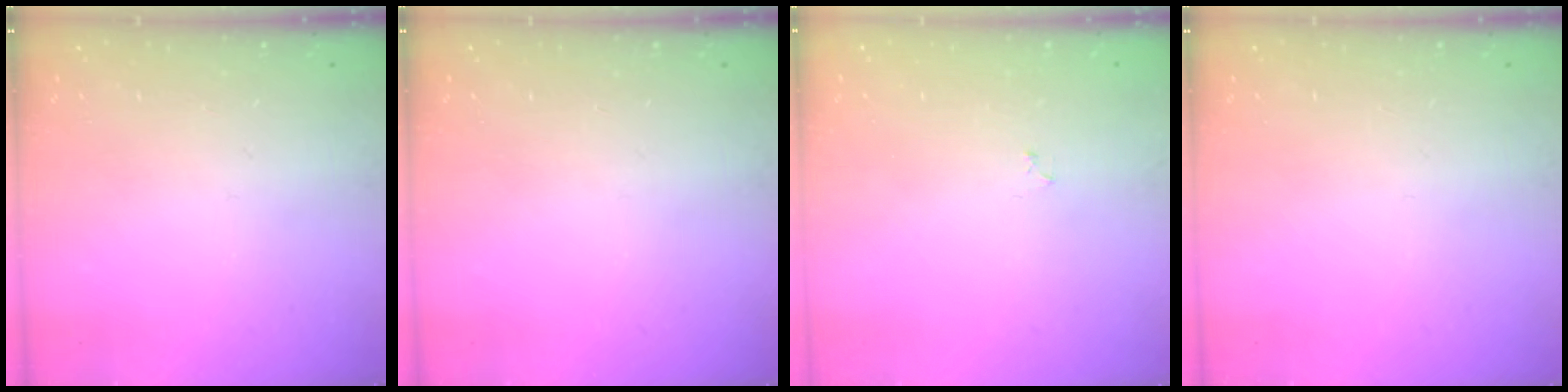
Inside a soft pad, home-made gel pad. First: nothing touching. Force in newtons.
{"total": 0.0}
{"total": 2.2, "press": 2.1, "slide": 0.3}
{"total": 0.0}